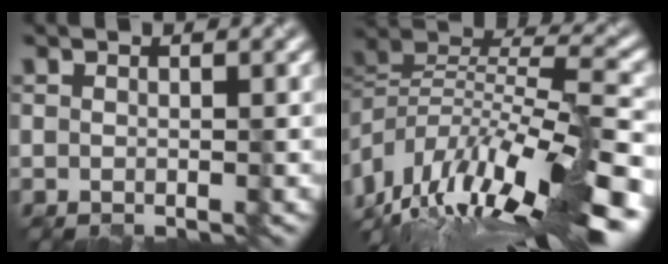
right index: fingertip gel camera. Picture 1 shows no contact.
{"total": 14.3, "force": [-6.9, 4.0, 11.8], "torque": [-0.183, 0.039, -0.112]}